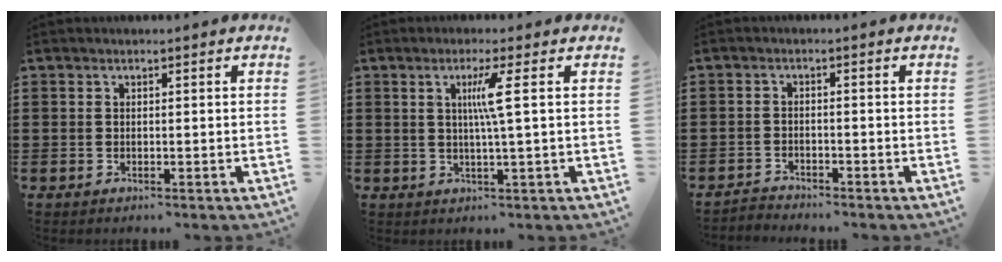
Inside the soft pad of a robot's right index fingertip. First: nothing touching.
{"total": 4.3, "force": [0.8, -0.8, 4.2], "torque": [-0.082, -0.006, 0.007]}
{"total": 1.9, "force": [-1.9, 0.1, -0.2], "torque": [-0.003, 0.002, -0.041]}